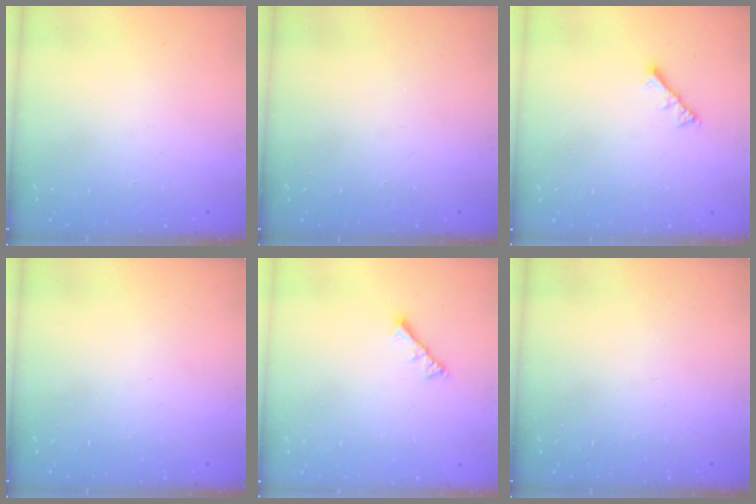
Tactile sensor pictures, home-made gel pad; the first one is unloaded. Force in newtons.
{"total": 0.0}
{"total": 2.8, "press": 2.8, "slide": 0.6}
{"total": 0.0}
{"total": 2.8, "press": 2.8, "slide": 0.6}
{"total": 0.0}